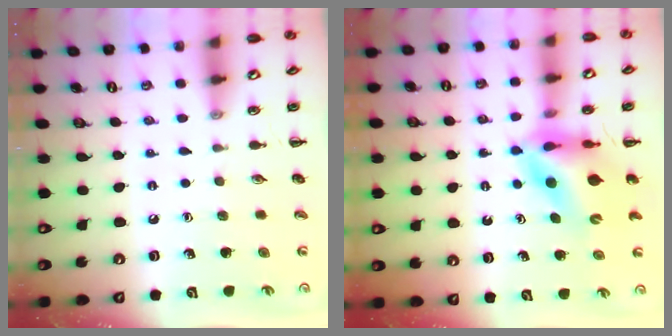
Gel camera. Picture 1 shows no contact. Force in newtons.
{"total": 9.4, "press": 9.0, "slide": 2.7}